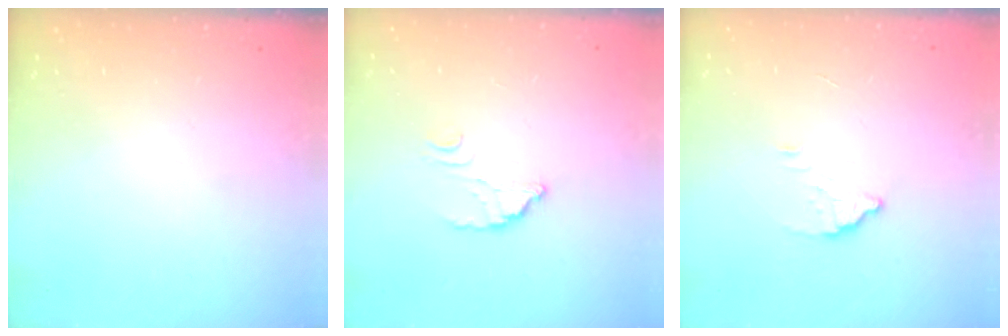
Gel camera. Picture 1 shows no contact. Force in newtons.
{"total": 3.4, "press": 3.4, "slide": 0.2}
{"total": 2.8, "press": 2.8, "slide": 0.2}